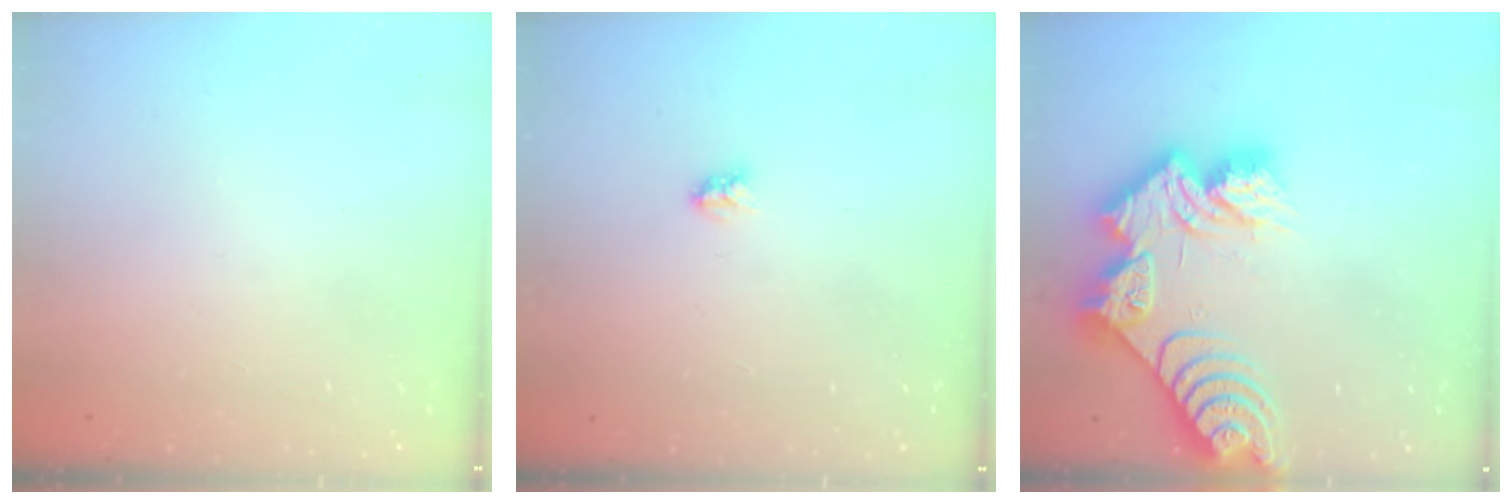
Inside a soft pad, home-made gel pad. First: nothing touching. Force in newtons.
{"total": 2.9, "press": 2.9, "slide": 0.3}
{"total": 17.3, "press": 17.2, "slide": 1.7}